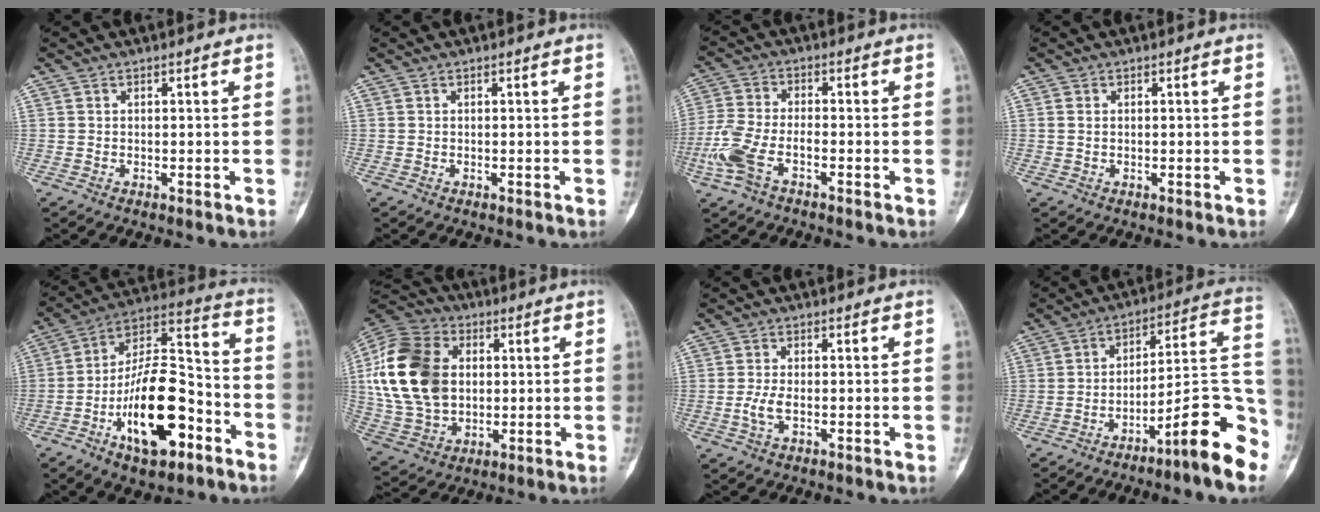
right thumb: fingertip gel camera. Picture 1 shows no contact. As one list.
[{"total": 0.0}, {"total": 9.2, "force": [-4.0, 4.6, 6.9], "torque": [-0.173, 0.020, -0.082]}, {"total": 1.3, "force": [0.0, 0.9, 0.9], "torque": [-0.023, -0.001, -0.001]}, {"total": 21.0, "force": [-8.5, 9.3, 16.7], "torque": [-0.270, 0.067, -0.140]}, {"total": 21.5, "force": [2.3, 15.5, 14.6], "torque": [-0.284, 0.004, 0.047]}, {"total": 3.0, "force": [-0.6, 1.4, 2.6], "torque": [-0.065, 0.003, -0.013]}, {"total": 15.0, "force": [-8.5, 2.1, 12.2], "torque": [-0.160, 0.084, -0.131]}]